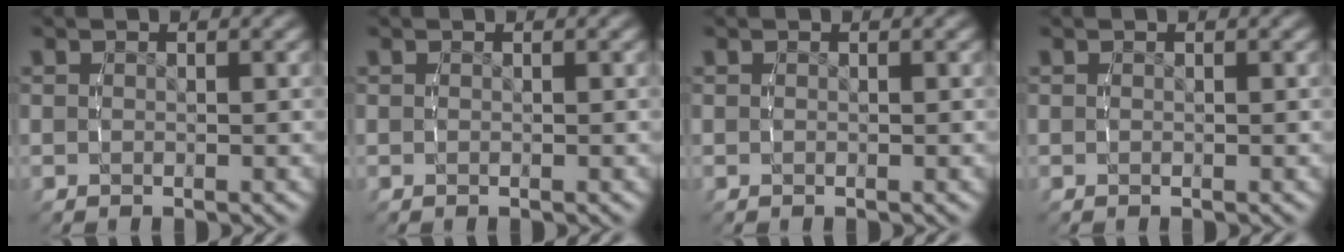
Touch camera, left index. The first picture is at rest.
{"total": 0.0}
{"total": 0.0}
{"total": 0.0}